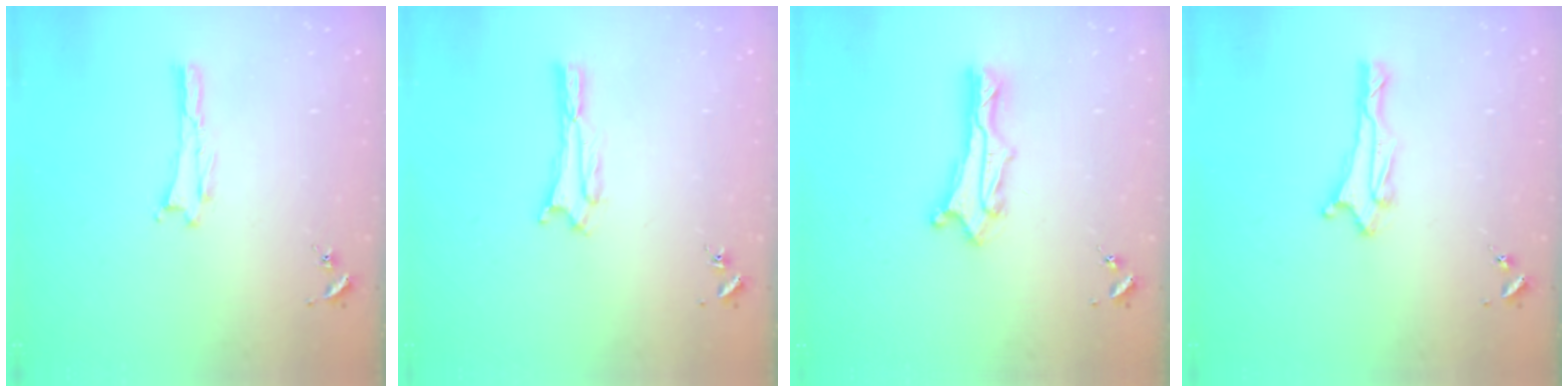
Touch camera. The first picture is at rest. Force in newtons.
{"total": 1.7, "press": 1.7, "slide": 0.3}
{"total": 3.0, "press": 3.0, "slide": 0.2}
{"total": 2.0, "press": 1.8, "slide": 0.8}